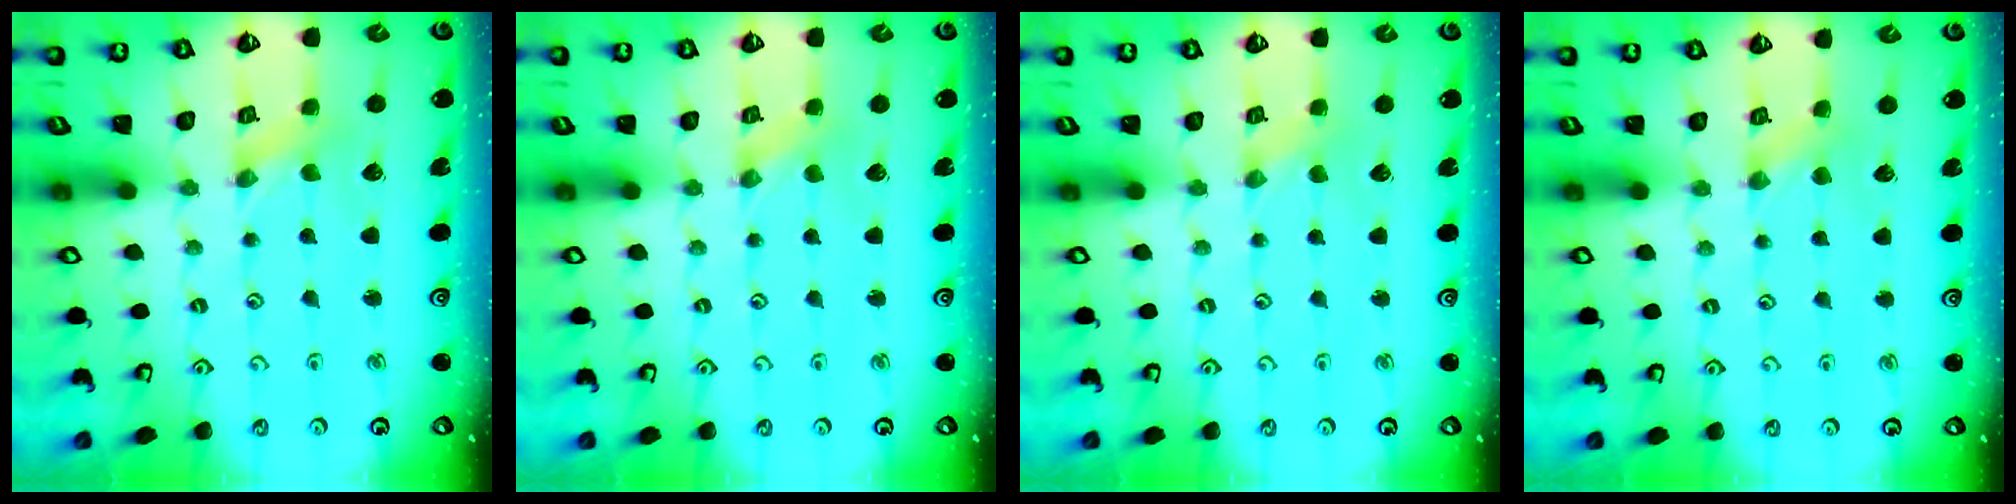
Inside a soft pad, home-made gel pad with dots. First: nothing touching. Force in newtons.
{"total": 0.0}
{"total": 0.0}
{"total": 2.0, "press": 2.0, "slide": 0.5}